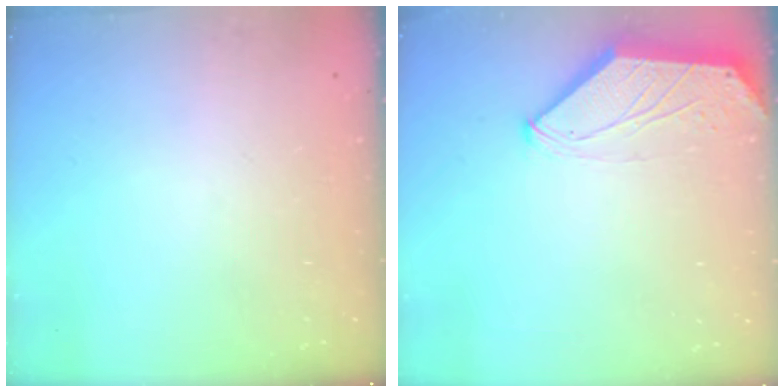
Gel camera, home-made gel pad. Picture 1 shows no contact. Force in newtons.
{"total": 0.0}